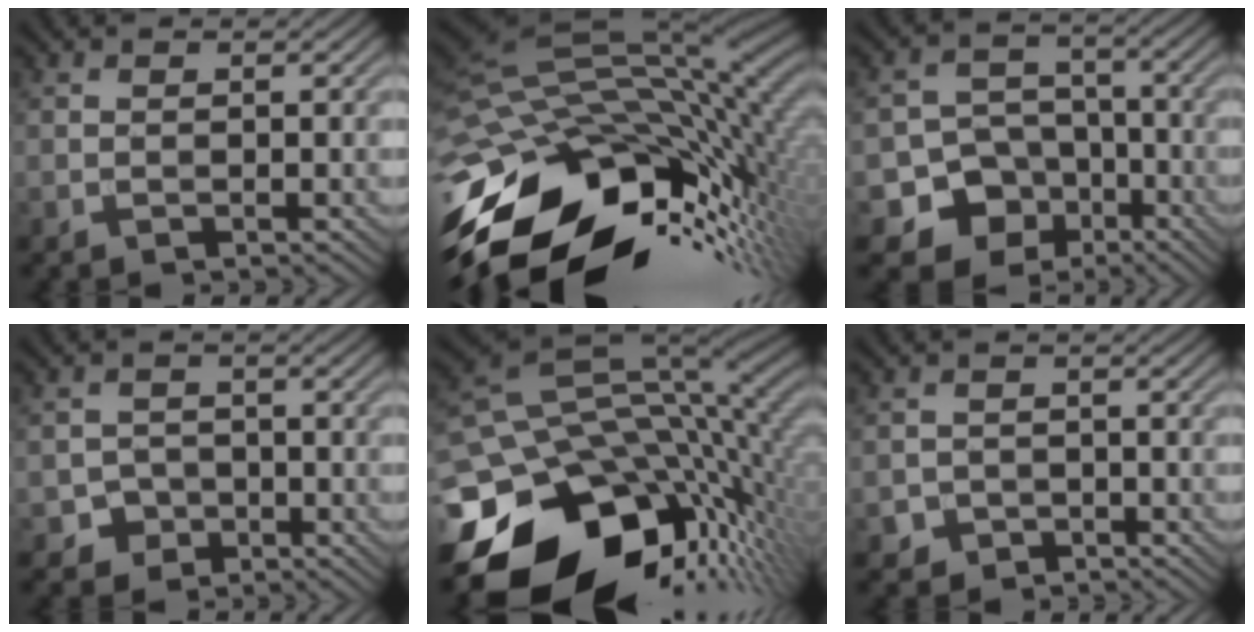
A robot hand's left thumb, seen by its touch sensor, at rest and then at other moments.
{"total": 17.7, "force": [-7.7, 9.1, 13.1], "torque": [-0.289, -0.014, -0.123]}
{"total": 10.0, "force": [-4.9, 8.4, 2.3], "torque": [-0.046, -0.017, -0.115]}
{"total": 2.5, "force": [-1.4, 2.1, 0.1], "torque": [0.005, 0.001, -0.026]}
{"total": 18.9, "force": [-7.3, 12.1, 12.5], "torque": [-0.268, -0.040, -0.107]}
{"total": 1.8, "force": [-1.3, 1.2, -0.2], "torque": [0.007, -0.002, -0.026]}